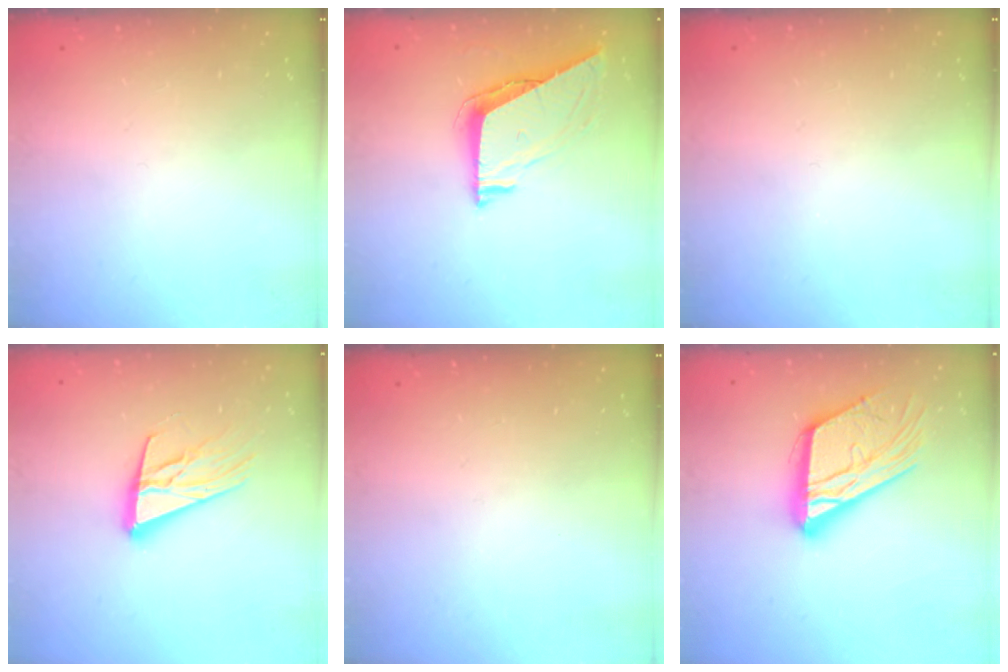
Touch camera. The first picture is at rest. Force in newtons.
{"total": 7.1, "press": 7.1, "slide": 0.2}
{"total": 0.0}
{"total": 17.0, "press": 16.5, "slide": 4.2}
{"total": 0.0}
{"total": 19.7, "press": 19.6, "slide": 1.8}